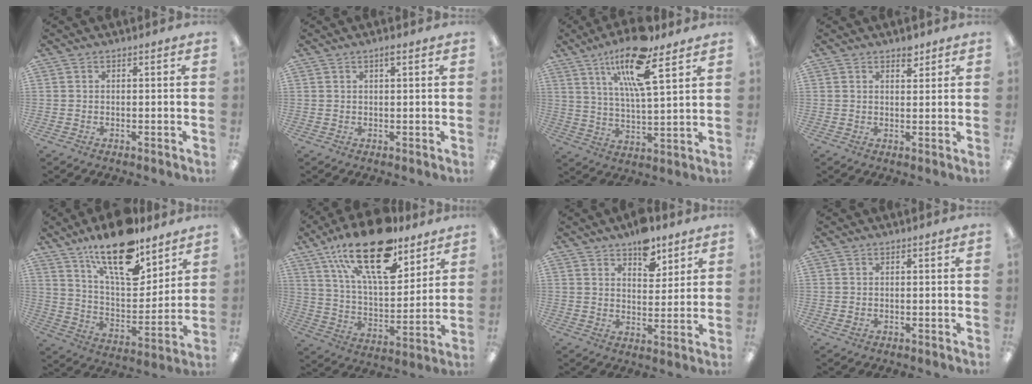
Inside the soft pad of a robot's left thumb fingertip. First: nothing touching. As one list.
[{"total": 1.5, "force": [1.0, 0.1, 1.1], "torque": [-0.017, -0.003, 0.015]}, {"total": 16.8, "force": [10.4, 4.3, 12.4], "torque": [-0.228, -0.038, 0.171]}, {"total": 3.2, "force": [2.5, 1.5, 1.4], "torque": [0.001, -0.017, 0.038]}, {"total": 19.2, "force": [13.9, 7.2, 11.2], "torque": [-0.195, -0.080, 0.238]}, {"total": 23.9, "force": [15.7, 9.6, 15.3], "torque": [-0.264, -0.084, 0.267]}, {"total": 8.7, "force": [6.3, 4.7, 3.6], "torque": [-0.036, -0.036, 0.109]}, {"total": 0.5, "force": [0.2, 0.4, 0.3], "torque": [0.003, 0.000, 0.001]}]